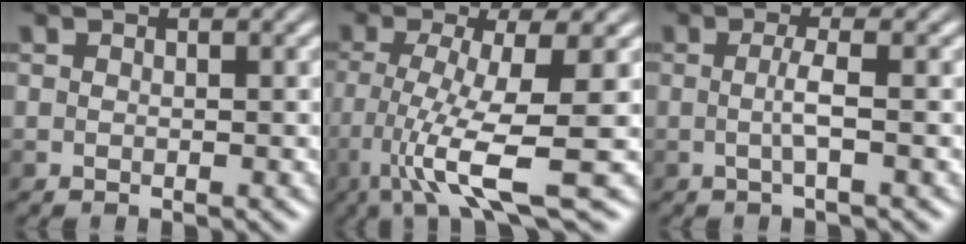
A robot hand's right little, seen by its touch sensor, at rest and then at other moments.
{"total": 7.6, "force": [-2.8, 0.9, 7.0], "torque": [-0.140, -0.007, -0.051]}
{"total": 1.4, "force": [-0.4, -0.5, 1.3], "torque": [-0.029, 0.002, -0.006]}